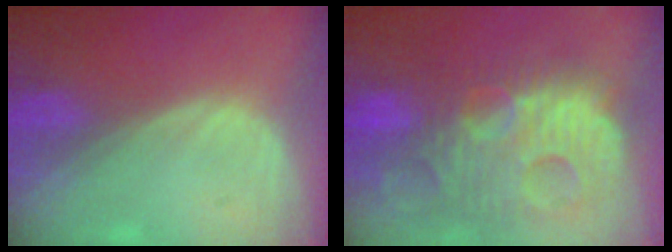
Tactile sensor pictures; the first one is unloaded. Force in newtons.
{"total": 14.5, "press": 12.5, "slide": 7.3}